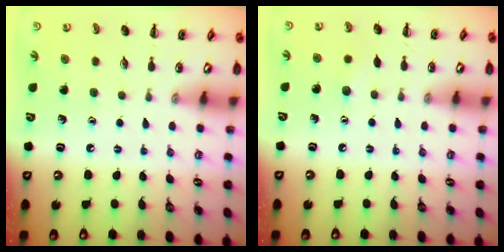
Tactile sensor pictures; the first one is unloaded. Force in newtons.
{"total": 3.5, "press": 3.4, "slide": 1.0}